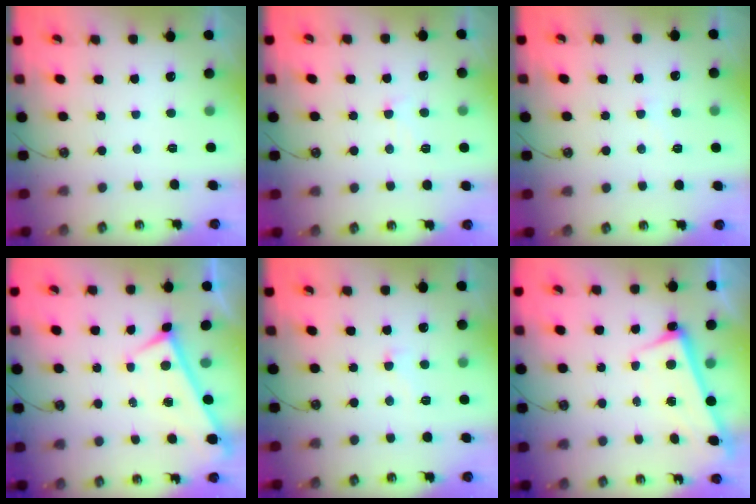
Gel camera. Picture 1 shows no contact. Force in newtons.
{"total": 2.5, "press": 2.4, "slide": 0.7}
{"total": 2.7, "press": 2.7, "slide": 0.5}
{"total": 0.0}
{"total": 2.3, "press": 2.1, "slide": 0.9}
{"total": 2.6, "press": 2.5, "slide": 0.7}